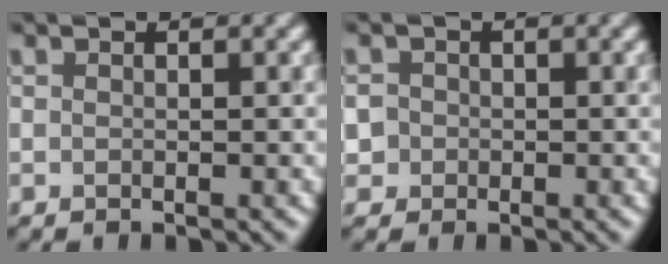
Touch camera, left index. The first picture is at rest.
{"total": 2.5, "force": [-0.1, 2.4, 0.7], "torque": [-0.001, 0.018, -0.019]}